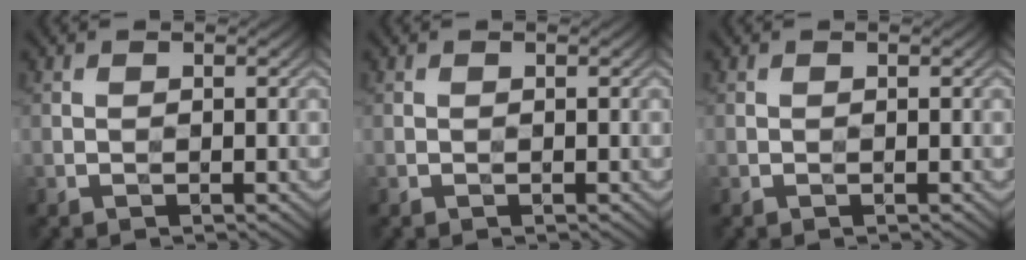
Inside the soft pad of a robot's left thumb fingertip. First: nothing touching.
{"total": 0.0}
{"total": 0.0}